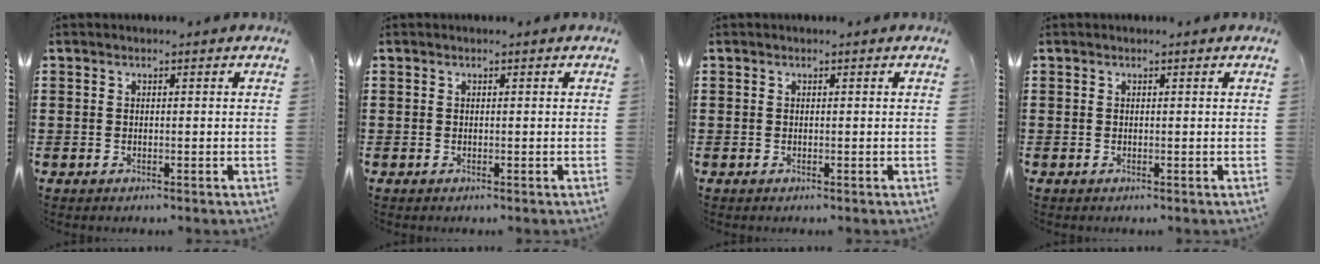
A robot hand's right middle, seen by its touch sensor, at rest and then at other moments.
{"total": 0.0}
{"total": 0.0}
{"total": 0.0}